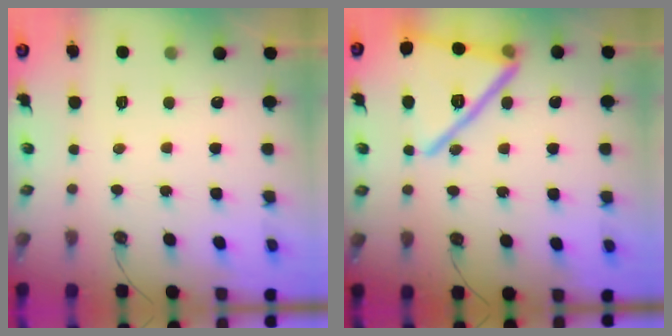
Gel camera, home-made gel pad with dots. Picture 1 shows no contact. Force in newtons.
{"total": 25.4, "press": 22.9, "slide": 11.1}